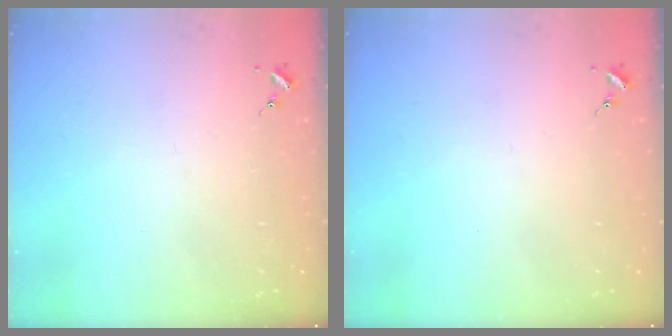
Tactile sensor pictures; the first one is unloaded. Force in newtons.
{"total": 0.0}